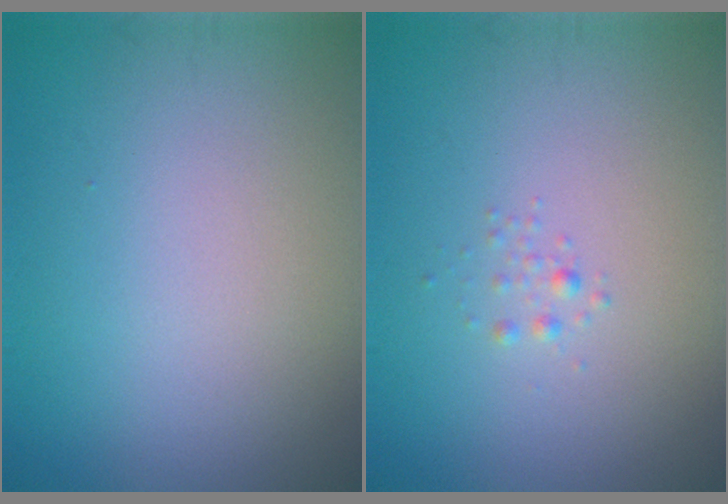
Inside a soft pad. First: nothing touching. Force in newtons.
{"total": 0.6, "press": 0.6, "slide": 0.0}